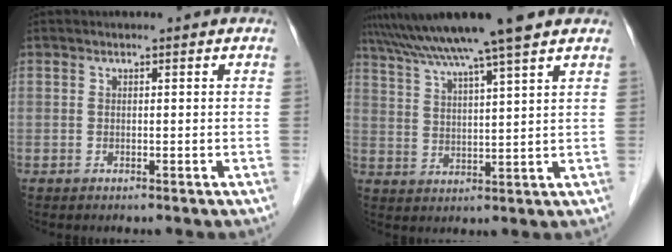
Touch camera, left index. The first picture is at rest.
{"total": 12.4, "force": [10.2, -1.1, 7.0], "torque": [-0.125, 0.020, 0.160]}